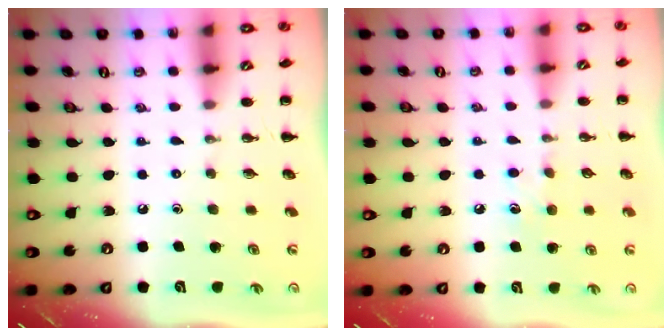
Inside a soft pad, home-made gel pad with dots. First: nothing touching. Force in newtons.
{"total": 4.8, "press": 4.6, "slide": 1.3}